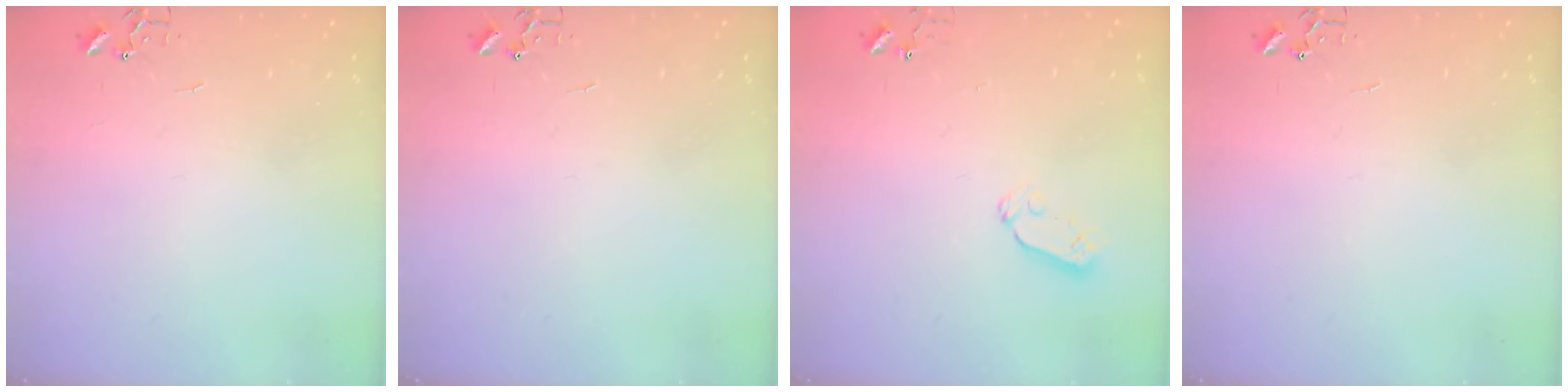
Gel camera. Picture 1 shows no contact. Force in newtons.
{"total": 0.0}
{"total": 3.7, "press": 3.6, "slide": 0.5}
{"total": 0.0}